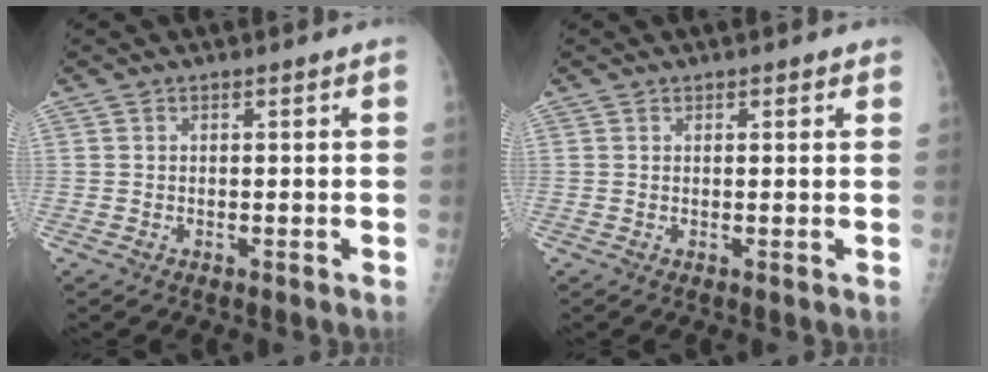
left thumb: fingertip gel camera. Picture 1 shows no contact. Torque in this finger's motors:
{"motor_torque": [0.03, 0.24, -0.19, -0.07, 0.02]}